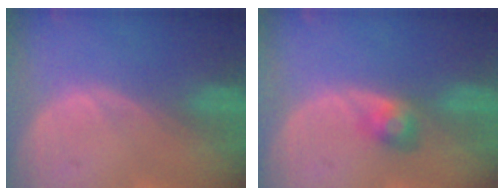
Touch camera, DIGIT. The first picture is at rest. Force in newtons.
{"total": 2.7, "press": 2.7, "slide": 0.3}